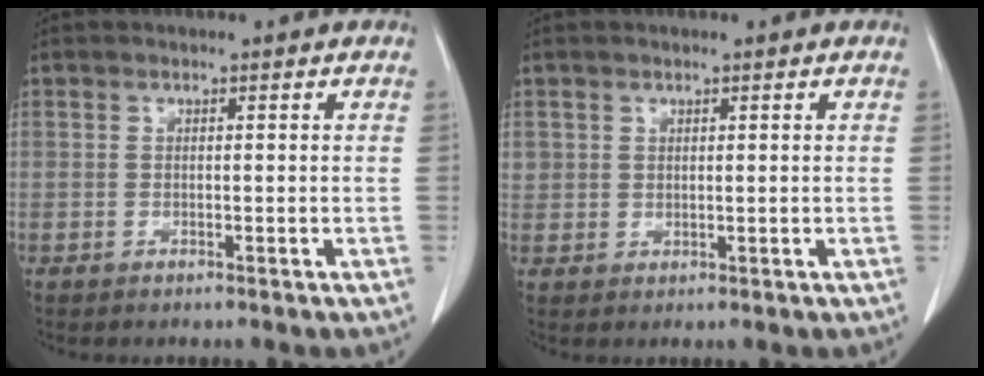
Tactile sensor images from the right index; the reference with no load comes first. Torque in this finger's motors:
{"motor_torque": [0.29, 0.05, 0.15, 0.04]}